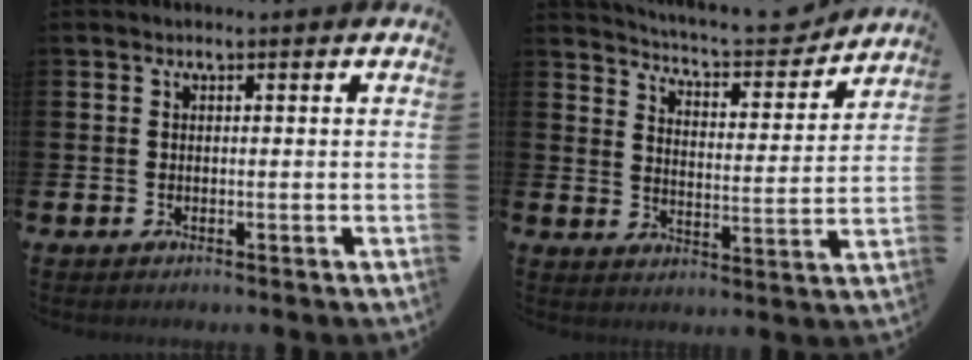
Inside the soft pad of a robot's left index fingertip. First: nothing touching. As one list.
[{"total": 6.6, "force": [6.4, 0.6, 1.4], "torque": [-0.046, -0.051, 0.105]}]